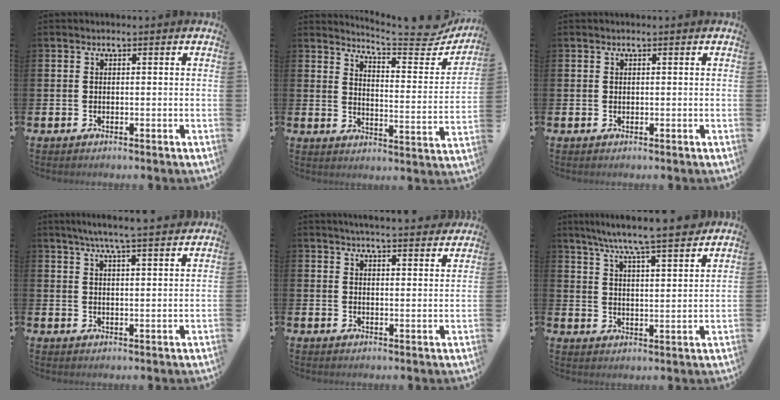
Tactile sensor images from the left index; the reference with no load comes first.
{"total": 5.9, "force": [5.6, 0.5, 2.0], "torque": [-0.042, -0.049, 0.087]}
{"total": 0.0}
{"total": 5.7, "force": [5.3, -0.5, 2.0], "torque": [-0.050, -0.023, 0.092]}
{"total": 4.7, "force": [4.6, -0.3, 0.7], "torque": [-0.012, -0.029, 0.081]}
{"total": 8.1, "force": [7.6, 0.0, 2.7], "torque": [-0.073, -0.048, 0.132]}